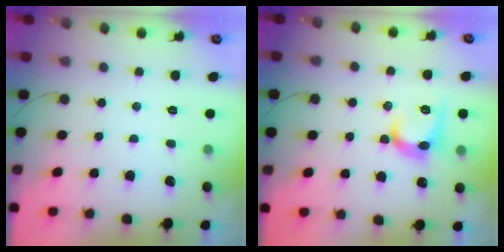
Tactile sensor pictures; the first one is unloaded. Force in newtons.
{"total": 10.3, "press": 10.2, "slide": 0.7}